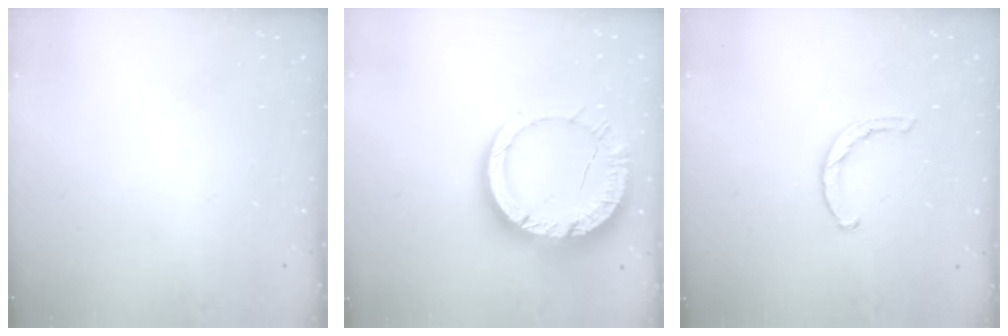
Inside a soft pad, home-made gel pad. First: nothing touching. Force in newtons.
{"total": 14.3, "press": 14.3, "slide": 1.4}
{"total": 1.9, "press": 1.9, "slide": 0.3}